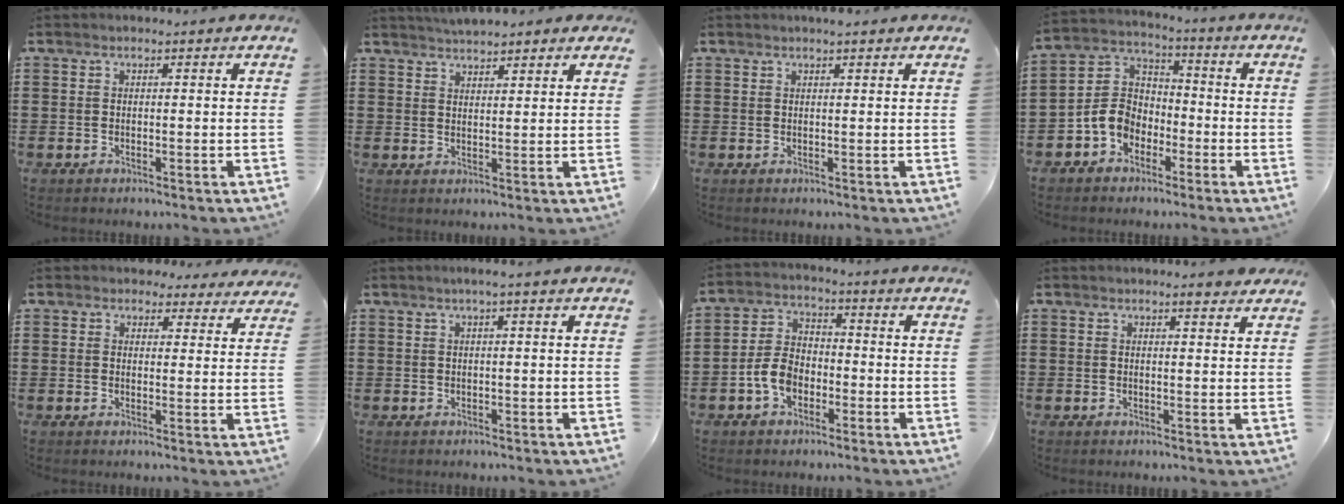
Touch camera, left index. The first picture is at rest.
{"total": 3.1, "force": [3.0, 0.3, 0.5], "torque": [-0.017, -0.004, 0.055]}
{"total": 1.3, "force": [1.1, 0.1, 0.7], "torque": [-0.015, 0.001, 0.020]}
{"total": 6.5, "force": [-2.9, 5.1, 2.7], "torque": [-0.090, 0.008, -0.066]}
{"total": 3.3, "force": [2.9, 1.3, 0.6], "torque": [-0.013, -0.003, 0.054]}
{"total": 1.3, "force": [0.3, -0.2, 1.2], "torque": [-0.020, -0.002, 0.006]}
{"total": 5.8, "force": [-2.3, 3.8, 3.8], "torque": [-0.094, 0.006, -0.050]}
{"total": 2.5, "force": [2.1, 0.3, 1.3], "torque": [-0.022, -0.002, 0.038]}